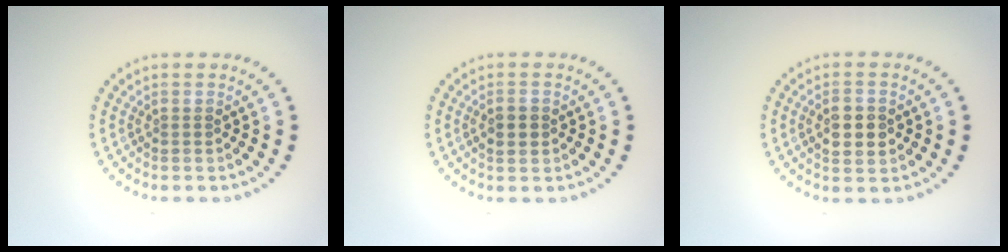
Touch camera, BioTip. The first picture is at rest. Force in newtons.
{"total": 1.7, "press": 1.7, "slide": 0.2}
{"total": 2.9, "press": 2.9, "slide": 0.2}